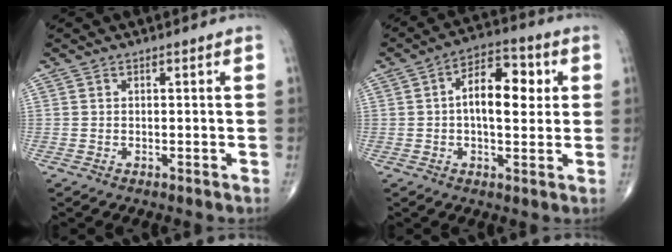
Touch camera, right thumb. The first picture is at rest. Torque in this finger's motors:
{"motor_torque": [-0.50, 0.79, 0.69, 0.45, 0.11]}